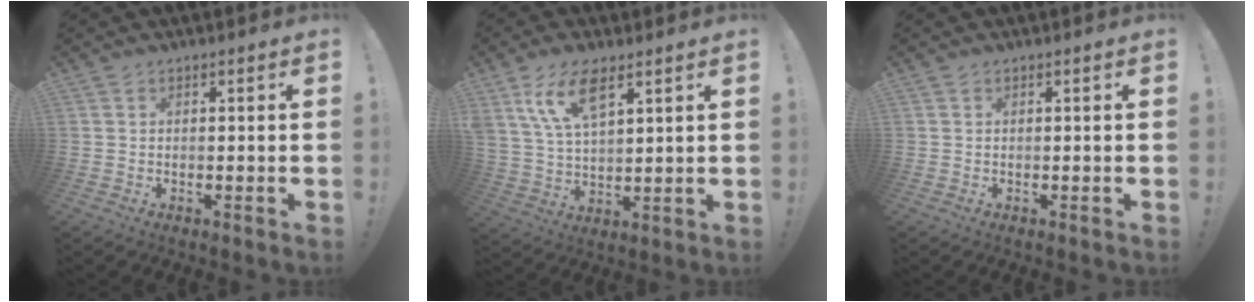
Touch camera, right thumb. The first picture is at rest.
{"total": 11.9, "force": [7.1, 5.1, 8.1], "torque": [-0.152, -0.017, 0.131]}
{"total": 0.0}